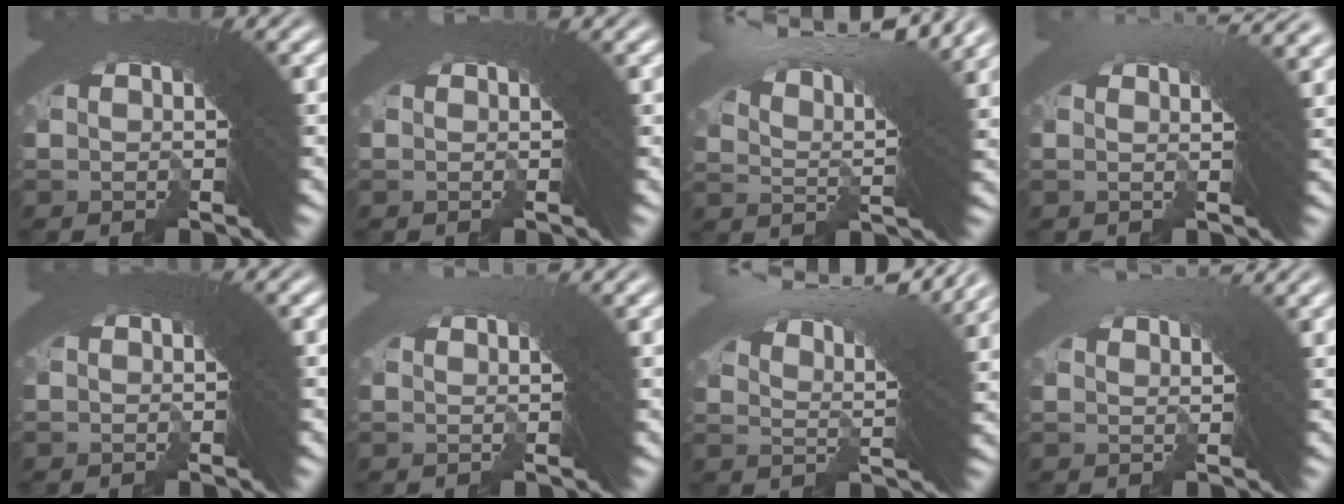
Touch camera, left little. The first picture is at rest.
{"total": 0.8, "force": [0.5, -0.2, 0.6], "torque": [-0.009, 0.004, 0.008]}
{"total": 9.5, "force": [6.2, 2.1, 6.9], "torque": [-0.094, 0.030, 0.089]}
{"total": 4.5, "force": [2.5, 0.6, 3.7], "torque": [-0.024, 0.030, 0.021]}
{"total": 0.0}
{"total": 1.9, "force": [1.4, -1.1, 0.7], "torque": [0.007, 0.018, 0.020]}
{"total": 8.1, "force": [5.7, 0.9, 5.6], "torque": [-0.069, 0.026, 0.084]}
{"total": 3.1, "force": [2.5, -0.9, 1.6], "torque": [-0.004, 0.018, 0.037]}